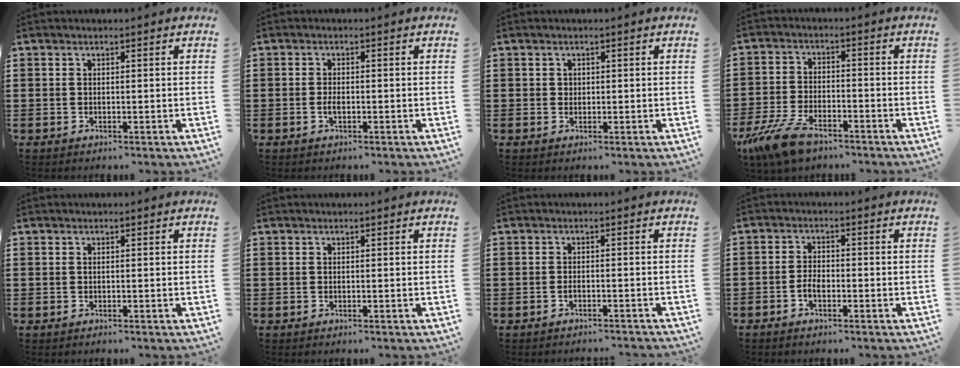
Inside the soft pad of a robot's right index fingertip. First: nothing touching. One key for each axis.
{"total": 1.6, "fx": -0.6, "fy": 0.6, "fz": 1.4, "tx": -0.028, "ty": -0.002, "tz": -0.010}
{"total": 0.7, "fx": 0.3, "fy": 0.6, "fz": 0.2, "tx": -0.005, "ty": 0.001, "tz": 0.007}
{"total": 8.1, "fx": -5.9, "fy": 2.9, "fz": 4.7, "tx": -0.121, "ty": 0.001, "tz": -0.117}
{"total": 0.0}
{"total": 0.0}
{"total": 1.1, "fx": -1.0, "fy": 0.0, "fz": 0.5, "tx": -0.012, "ty": -0.002, "tz": -0.020}
{"total": 2.4, "fx": -1.1, "fy": 1.2, "fz": 1.7, "tx": -0.042, "ty": 0.001, "tz": -0.025}